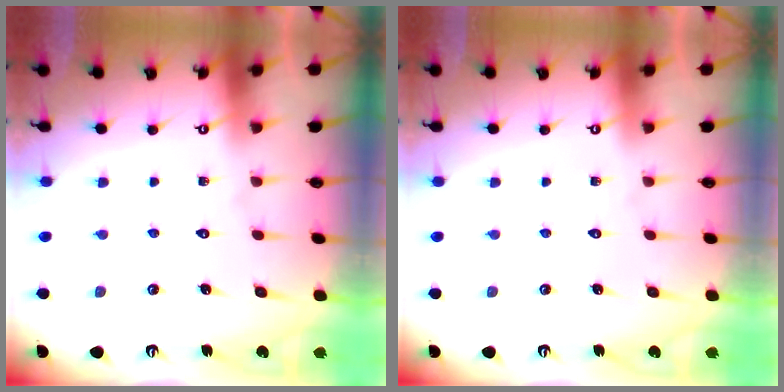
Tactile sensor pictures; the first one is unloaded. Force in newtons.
{"total": 0.0}